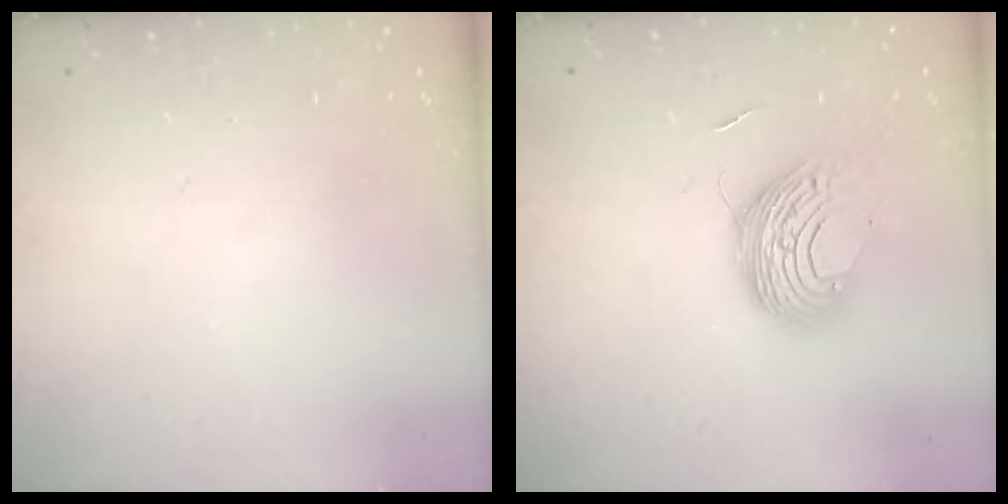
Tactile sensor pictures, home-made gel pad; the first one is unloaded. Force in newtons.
{"total": 10.4, "press": 10.4, "slide": 0.2}